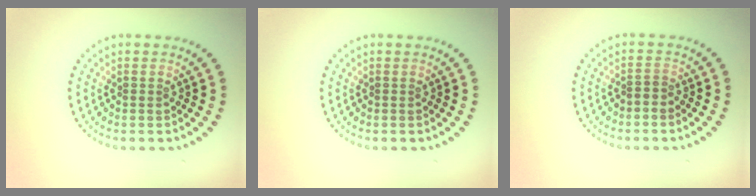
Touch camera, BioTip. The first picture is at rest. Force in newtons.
{"total": 0.0}
{"total": 0.6, "press": 0.4, "slide": 0.4}